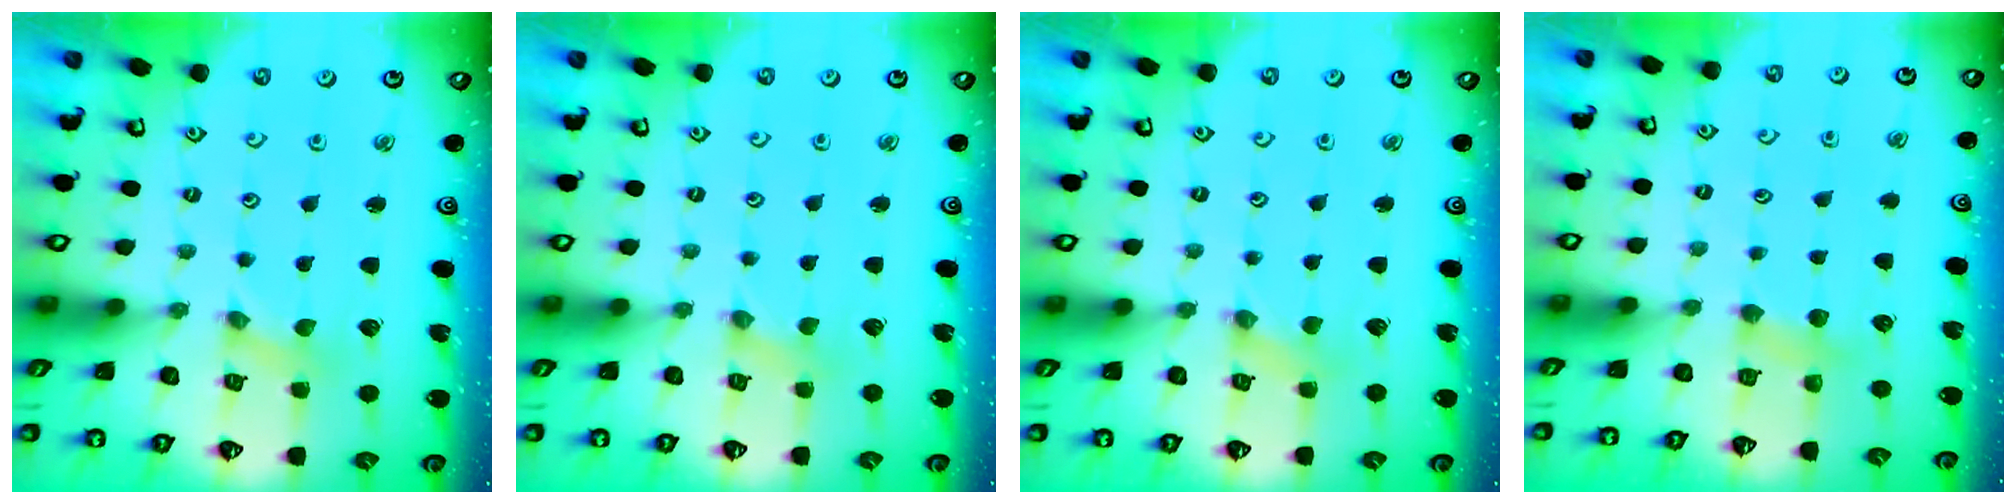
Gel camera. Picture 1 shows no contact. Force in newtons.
{"total": 0.0}
{"total": 1.9, "press": 1.9, "slide": 0.3}
{"total": 4.8, "press": 4.8, "slide": 0.9}